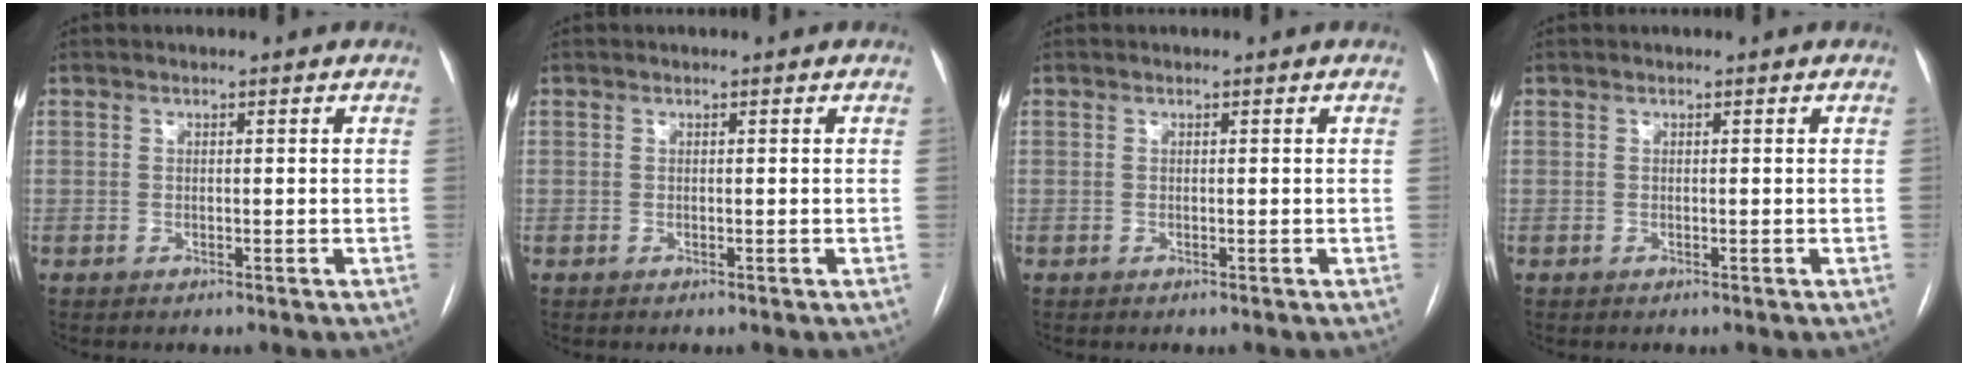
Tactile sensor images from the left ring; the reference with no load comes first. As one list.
[{"total": 0.0}, {"total": 0.0}, {"total": 0.0}]